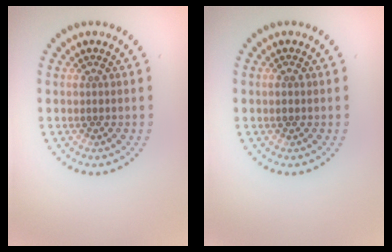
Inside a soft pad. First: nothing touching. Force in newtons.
{"total": 0.8, "press": 0.8, "slide": 0.1}